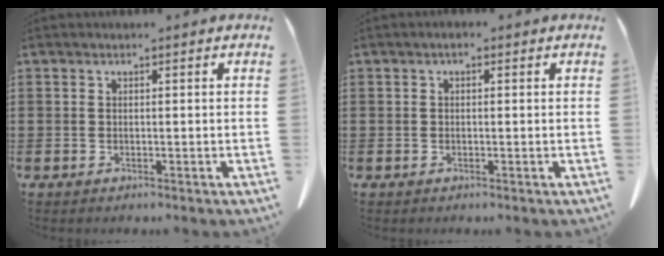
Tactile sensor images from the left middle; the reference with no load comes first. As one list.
[{"total": 0.6, "force": [-0.2, 0.4, 0.4], "torque": [-0.010, 0.002, -0.005]}]